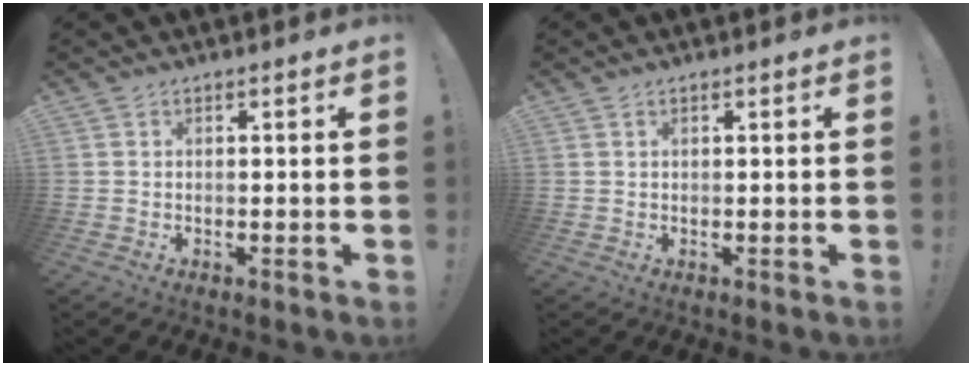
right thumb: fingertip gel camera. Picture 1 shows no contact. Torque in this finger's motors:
{"motor_torque": [0.12, 0.00, -0.15, 0.09, 0.05]}